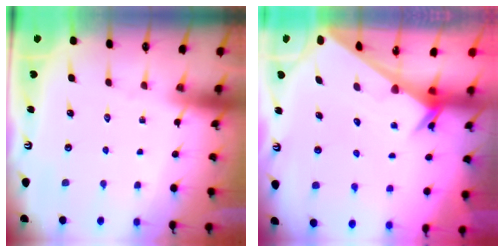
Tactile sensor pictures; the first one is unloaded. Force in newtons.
{"total": 3.5, "press": 3.4, "slide": 0.4}